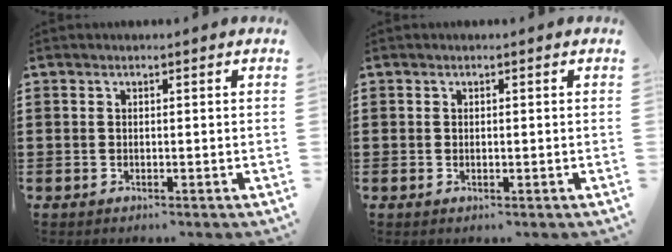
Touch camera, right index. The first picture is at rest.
{"total": 0.0}